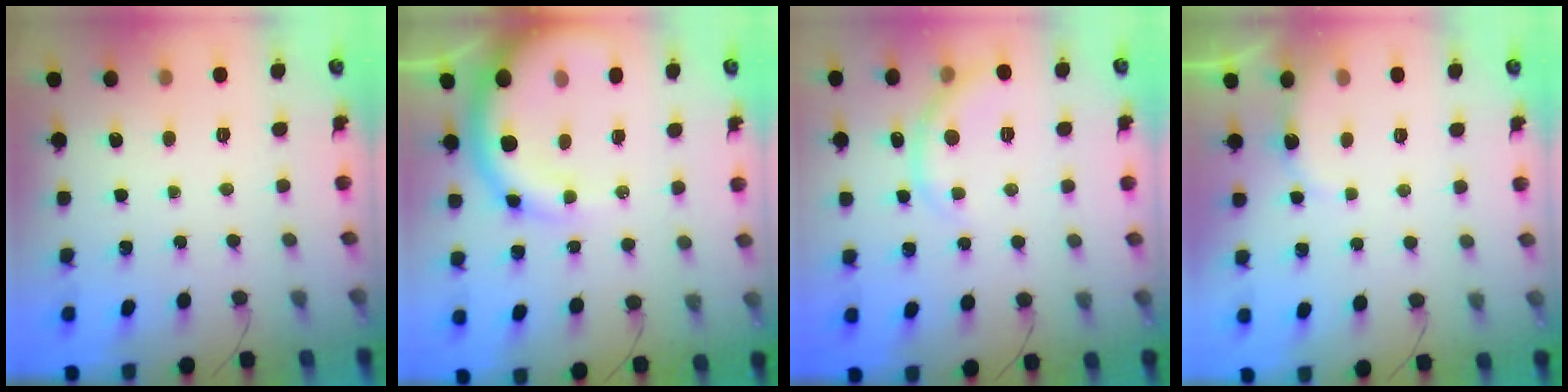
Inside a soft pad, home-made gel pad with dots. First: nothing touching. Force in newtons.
{"total": 15.0, "press": 14.6, "slide": 3.8}
{"total": 5.0, "press": 4.9, "slide": 0.8}
{"total": 5.2, "press": 5.1, "slide": 0.8}